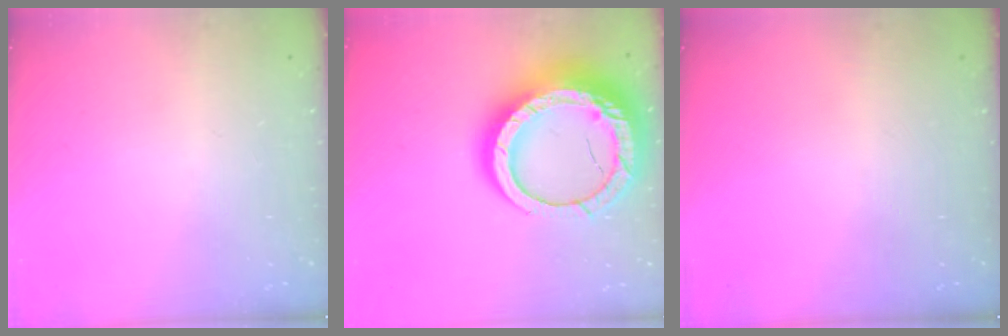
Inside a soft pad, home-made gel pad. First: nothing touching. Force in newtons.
{"total": 22.8, "press": 22.7, "slide": 2.3}
{"total": 0.0}